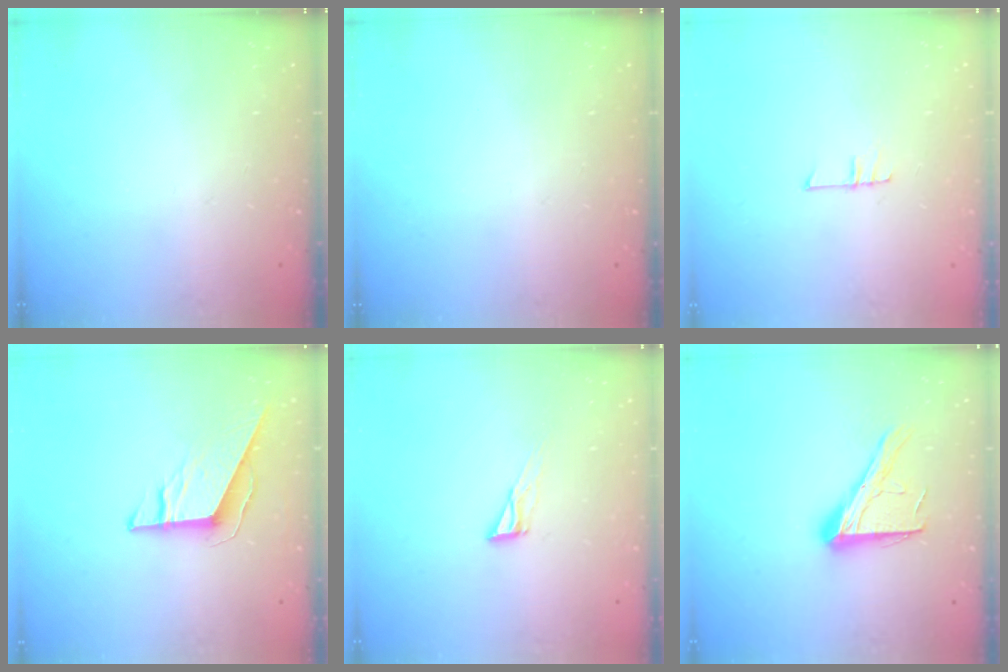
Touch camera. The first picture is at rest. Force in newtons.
{"total": 0.0}
{"total": 5.5, "press": 5.4, "slide": 0.6}
{"total": 9.2, "press": 9.2, "slide": 0.4}
{"total": 6.5, "press": 6.5, "slide": 0.4}
{"total": 13.9, "press": 13.9, "slide": 1.2}